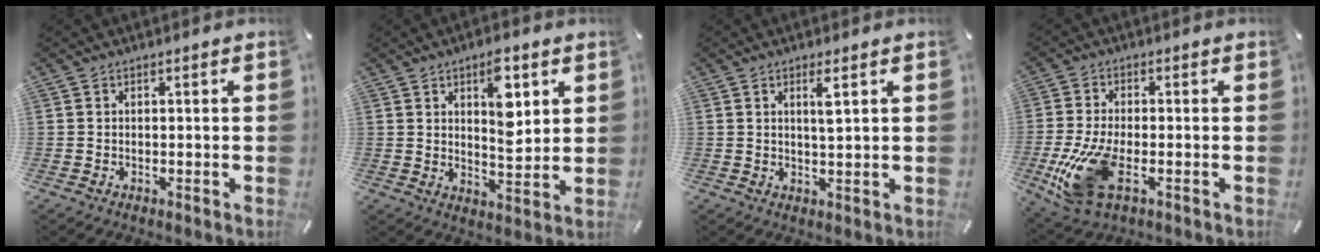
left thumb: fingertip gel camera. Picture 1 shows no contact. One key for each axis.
{"total": 9.4, "fx": 4.4, "fy": 4.5, "fz": 7.0, "tx": -0.090, "ty": -0.024, "tz": 0.067}
{"total": 3.5, "fx": 1.5, "fy": 0.3, "fz": 3.1, "tx": -0.058, "ty": -0.004, "tz": 0.021}
{"total": 13.2, "fx": -3.5, "fy": 6.5, "fz": 10.9, "tx": -0.244, "ty": -0.016, "tz": -0.058}